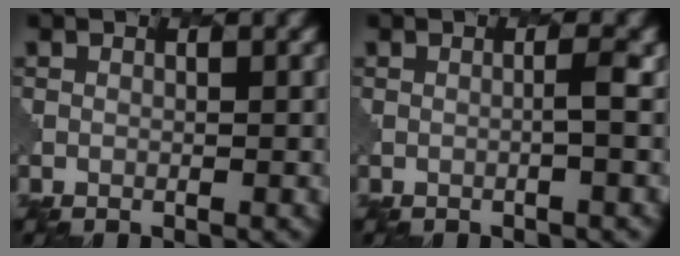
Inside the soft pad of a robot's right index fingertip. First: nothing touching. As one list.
[{"total": 1.3, "force": [-0.1, 0.0, 1.3], "torque": [-0.016, 0.007, -0.008]}]